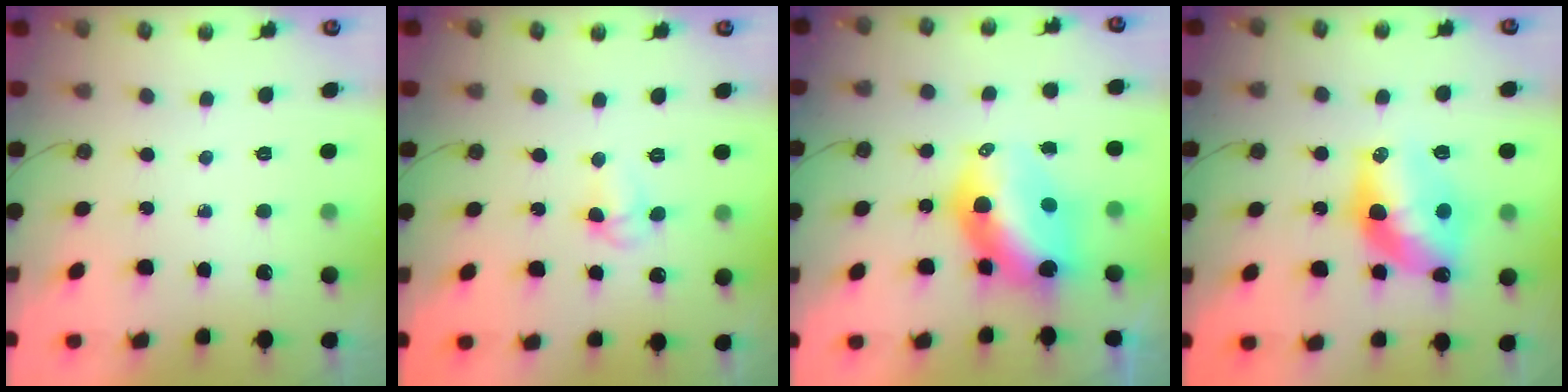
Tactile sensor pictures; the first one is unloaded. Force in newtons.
{"total": 4.5, "press": 4.5, "slide": 0.8}
{"total": 12.8, "press": 12.8, "slide": 1.4}
{"total": 14.3, "press": 14.3, "slide": 0.8}